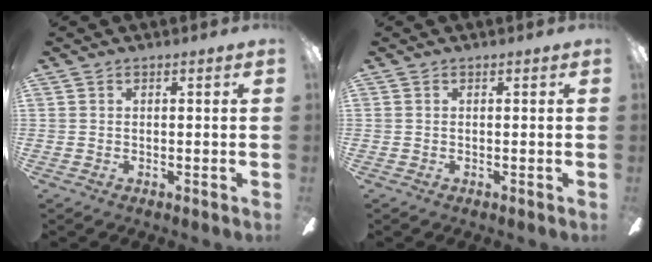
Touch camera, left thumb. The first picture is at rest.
{"total": 0.0}